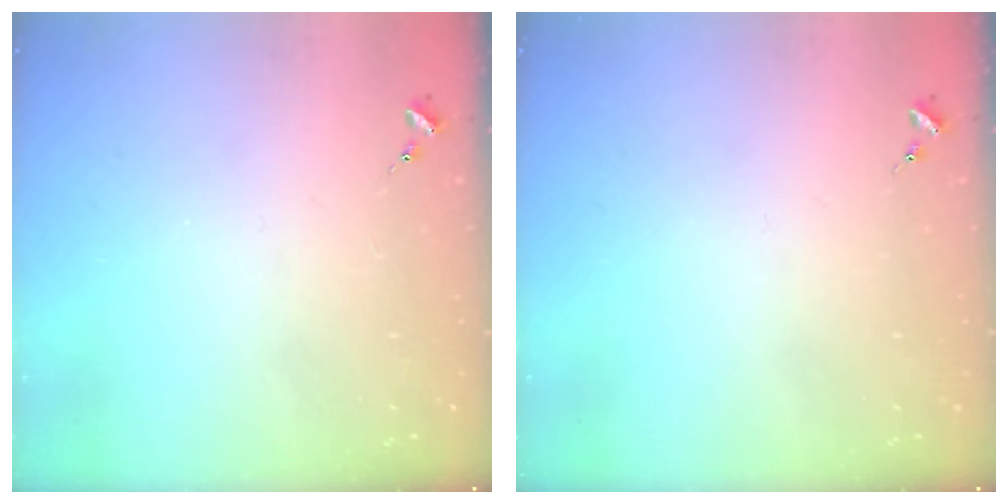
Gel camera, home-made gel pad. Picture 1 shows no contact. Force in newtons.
{"total": 0.0}